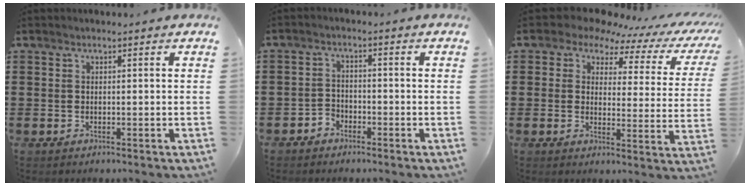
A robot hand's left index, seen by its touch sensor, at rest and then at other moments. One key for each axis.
{"total": 2.3, "fx": -2.1, "fy": 1.0, "fz": 0.0, "tx": -0.010, "ty": 0.003, "tz": -0.046}
{"total": 4.8, "fx": 3.6, "fy": 2.4, "fz": 2.0, "tx": -0.056, "ty": -0.019, "tz": 0.056}